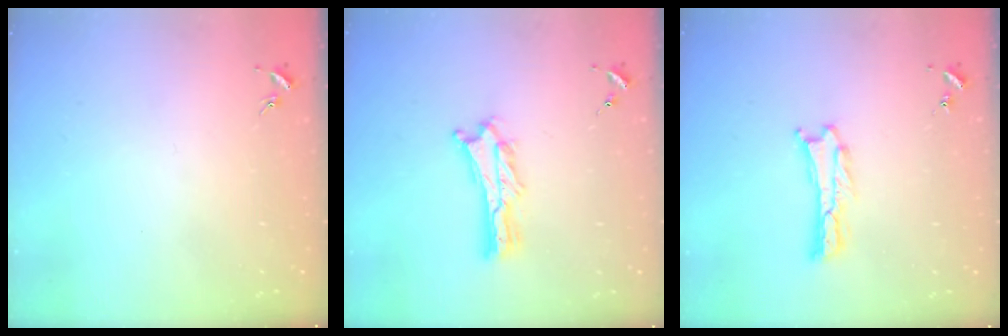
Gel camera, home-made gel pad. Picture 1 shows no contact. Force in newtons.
{"total": 2.7, "press": 2.7, "slide": 0.3}
{"total": 0.6, "press": 0.5, "slide": 0.2}